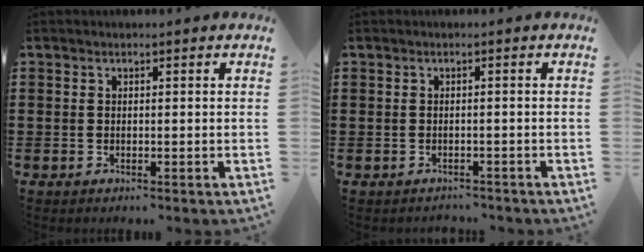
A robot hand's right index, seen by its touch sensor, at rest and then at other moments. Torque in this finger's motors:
{"motor_torque": [-1.19, 0.95, -0.93, -0.19]}